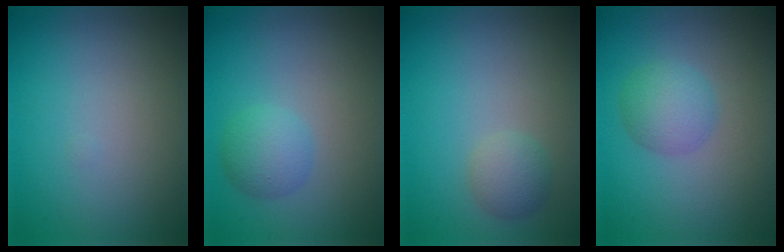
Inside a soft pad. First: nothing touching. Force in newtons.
{"total": 2.5, "press": 2.5, "slide": 0.2}
{"total": 1.8, "press": 1.8, "slide": 0.0}
{"total": 2.8, "press": 2.8, "slide": 0.1}